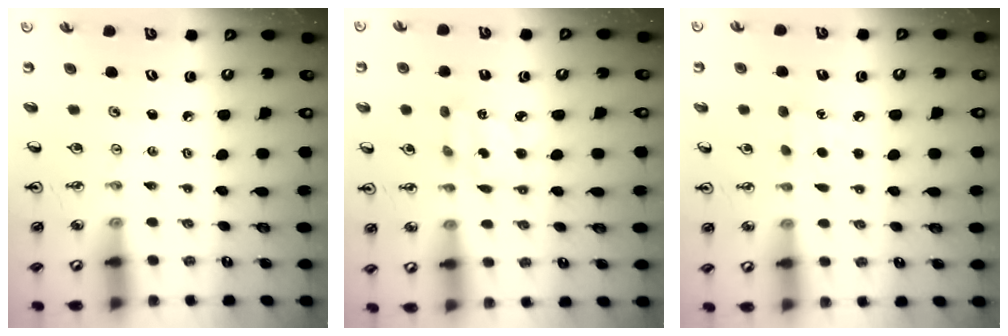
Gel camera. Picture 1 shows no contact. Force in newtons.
{"total": 5.0, "press": 4.9, "slide": 0.1}
{"total": 7.3, "press": 7.3, "slide": 0.9}